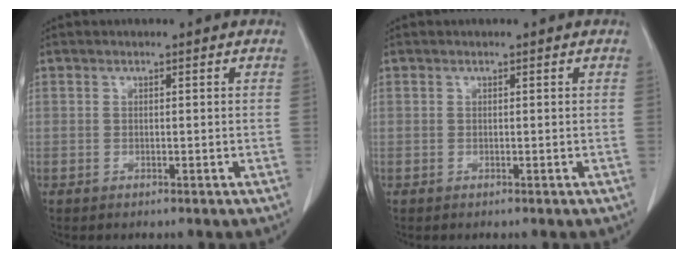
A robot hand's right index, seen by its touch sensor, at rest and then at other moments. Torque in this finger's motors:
{"motor_torque": [0.00, 0.00, 0.00, 0.00]}